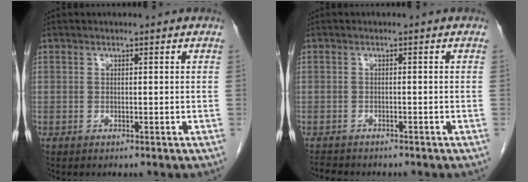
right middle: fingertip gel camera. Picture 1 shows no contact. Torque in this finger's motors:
{"motor_torque": [0.02, -0.01, -0.03, 0.00]}